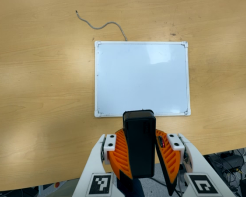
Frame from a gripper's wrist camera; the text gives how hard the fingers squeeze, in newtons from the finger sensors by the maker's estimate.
{"total": 9.9, "left": 10.0, "right": 9.8}